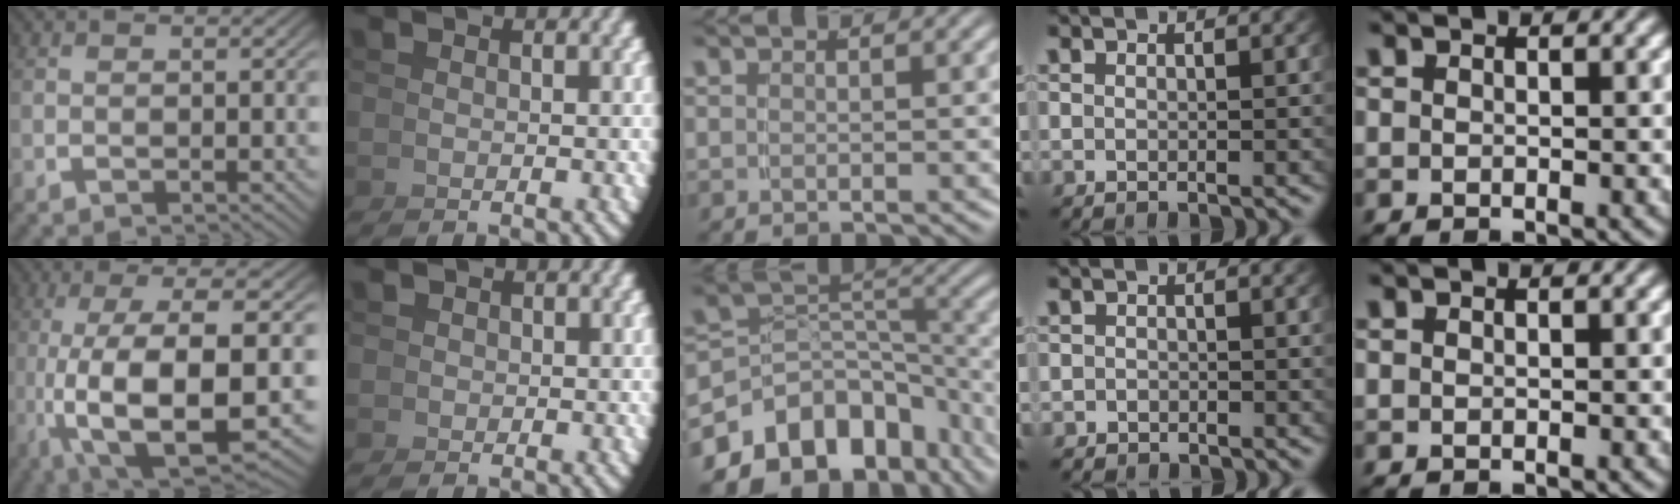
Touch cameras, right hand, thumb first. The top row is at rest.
{"thumb": {"total": 14.6, "force": [-2.5, 7.0, 12.5], "torque": [-0.285, -0.054, -0.005]}, "index": {"total": 2.1, "force": [0.6, 1.9, 0.4], "torque": [-0.009, -0.007, 0.013]}, "middle": {"total": 15.8, "force": [-7.9, 11.0, 8.1], "torque": [-0.148, -0.046, -0.114]}, "ring": {"total": 1.3, "force": [-1.1, 0.5, -0.4], "torque": [-0.001, -0.017, -0.011]}}